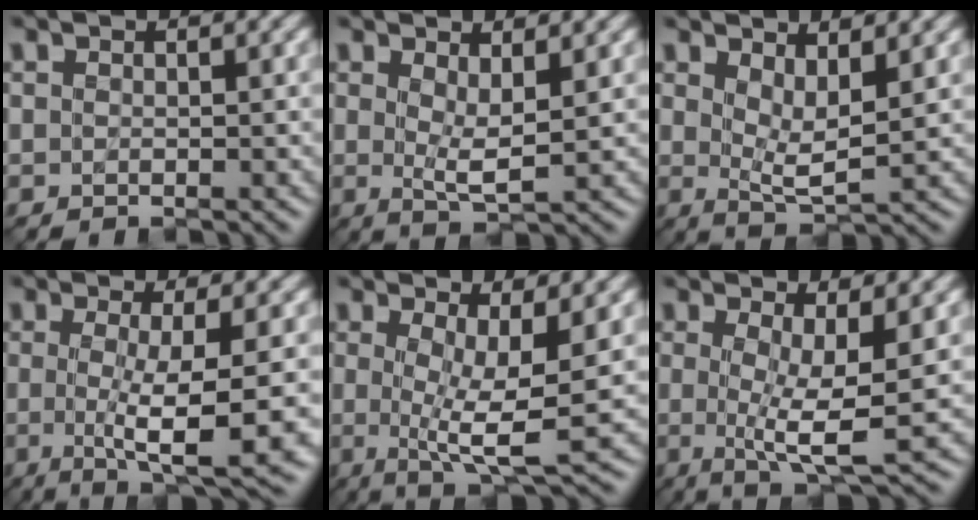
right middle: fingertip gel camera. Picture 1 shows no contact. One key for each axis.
{"total": 2.1, "fx": 0.6, "fy": 0.3, "fz": 2.0, "tx": -0.042, "ty": -0.007, "tz": 0.011}
{"total": 2.6, "fx": 1.0, "fy": 0.6, "fz": 2.3, "tx": -0.047, "ty": -0.011, "tz": 0.021}
{"total": 6.2, "fx": -1.1, "fy": 0.4, "fz": 6.1, "tx": -0.102, "ty": -0.012, "tz": -0.018}
{"total": 5.0, "fx": -0.2, "fy": 0.7, "fz": 4.9, "tx": -0.088, "ty": -0.011, "tz": -0.002}
{"total": 4.4, "fx": -0.2, "fy": 0.4, "fz": 4.4, "tx": -0.078, "ty": -0.009, "tz": -0.004}